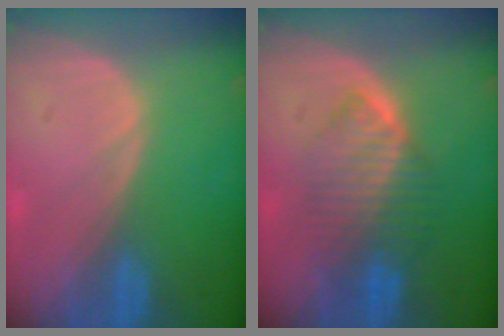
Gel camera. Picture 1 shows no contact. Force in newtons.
{"total": 6.6, "press": 6.6, "slide": 0.2}